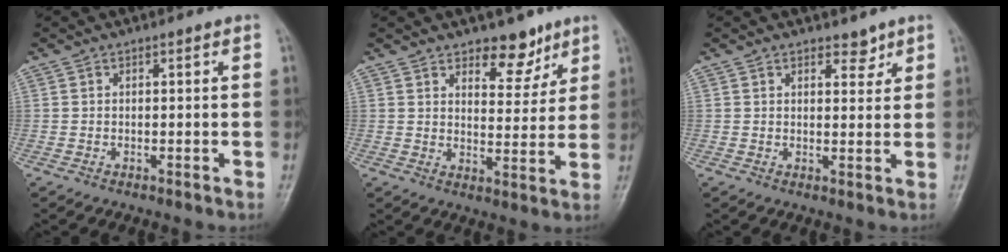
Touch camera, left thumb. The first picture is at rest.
{"total": 7.6, "force": [5.3, 4.0, 3.7], "torque": [-0.019, -0.035, 0.079]}
{"total": 2.9, "force": [2.1, 1.5, 1.2], "torque": [0.000, -0.014, 0.032]}